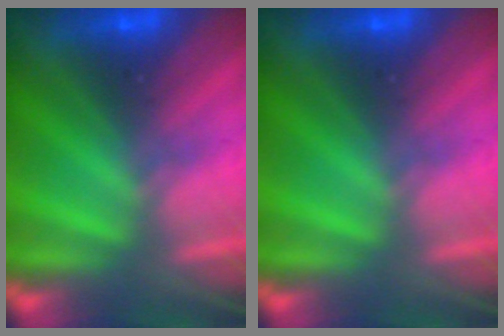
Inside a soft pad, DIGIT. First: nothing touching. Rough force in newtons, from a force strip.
{"total": 0.0}